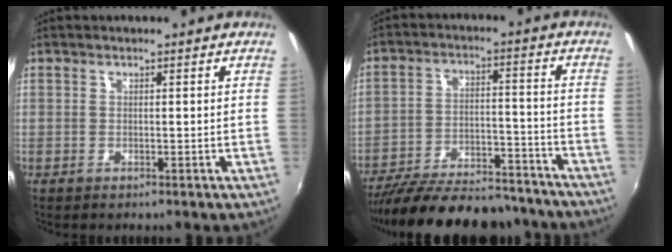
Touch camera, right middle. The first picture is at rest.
{"total": 24.7, "force": [-21.5, 7.3, 9.8], "torque": [-0.192, -0.005, -0.297]}